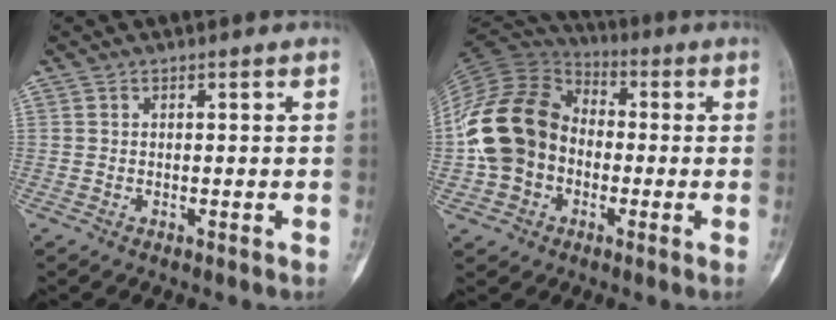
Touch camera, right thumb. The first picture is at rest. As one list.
[{"total": 17.9, "force": [-2.0, 14.2, 10.8], "torque": [-0.203, 0.038, -0.043]}]